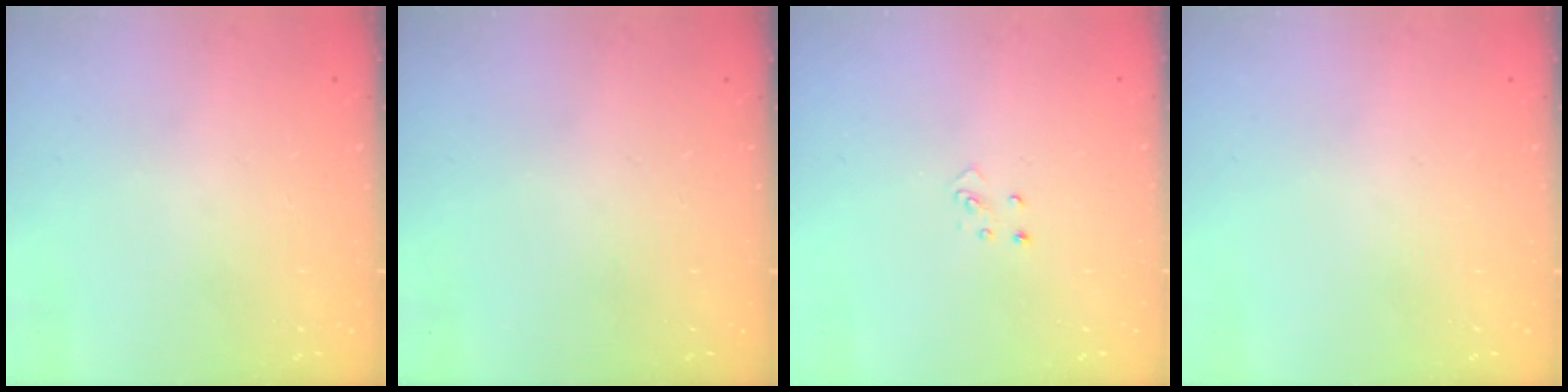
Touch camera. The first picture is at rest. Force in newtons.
{"total": 0.0}
{"total": 3.4, "press": 3.4, "slide": 0.3}
{"total": 0.0}